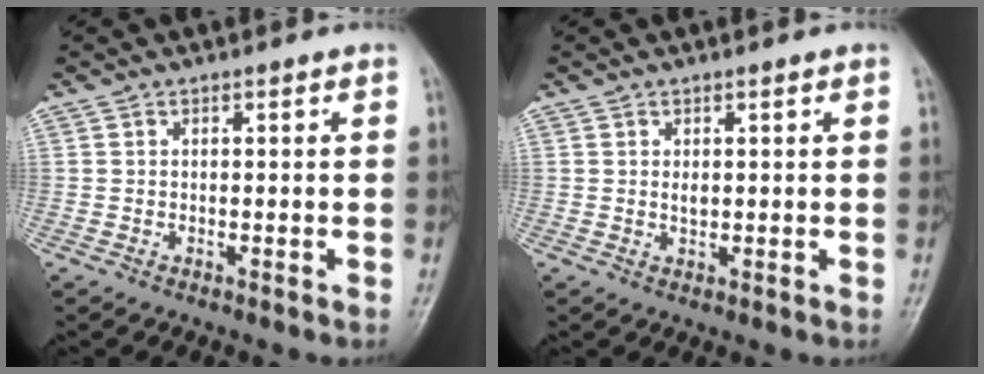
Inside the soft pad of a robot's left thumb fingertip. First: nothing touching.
{"total": 1.5, "force": [0.5, 0.7, 1.2], "torque": [-0.018, -0.003, 0.010]}